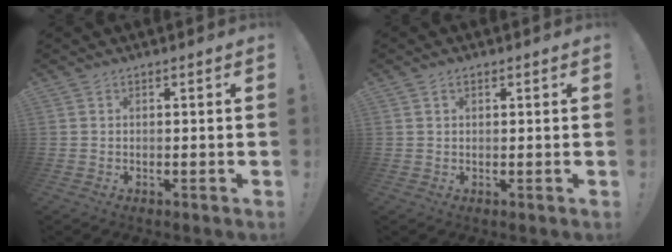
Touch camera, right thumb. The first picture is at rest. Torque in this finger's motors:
{"motor_torque": [-0.03, -0.18, -0.16, 0.15, 0.07]}